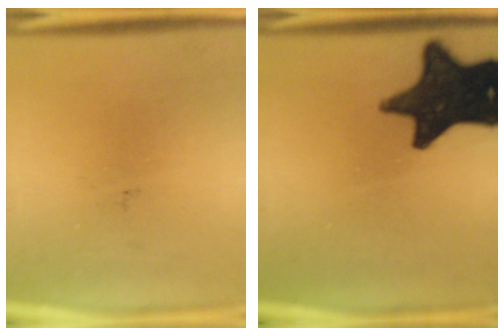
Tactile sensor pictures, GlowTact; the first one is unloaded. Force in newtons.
{"total": 16.1}